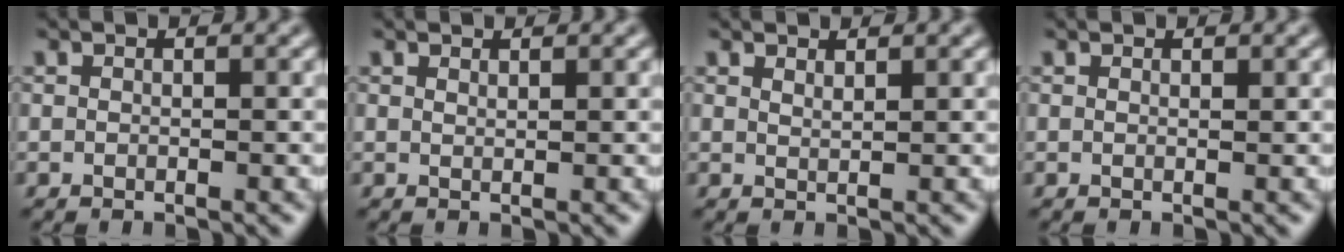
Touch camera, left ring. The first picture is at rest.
{"total": 0.6, "force": [0.5, 0.0, 0.1], "torque": [0.000, -0.001, 0.012]}
{"total": 0.8, "force": [0.8, 0.1, 0.3], "torque": [-0.003, -0.001, 0.016]}
{"total": 0.0}